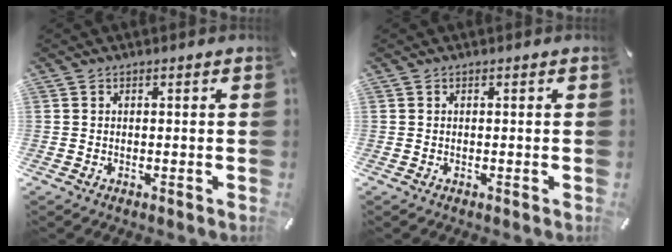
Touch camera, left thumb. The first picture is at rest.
{"total": 0.0}